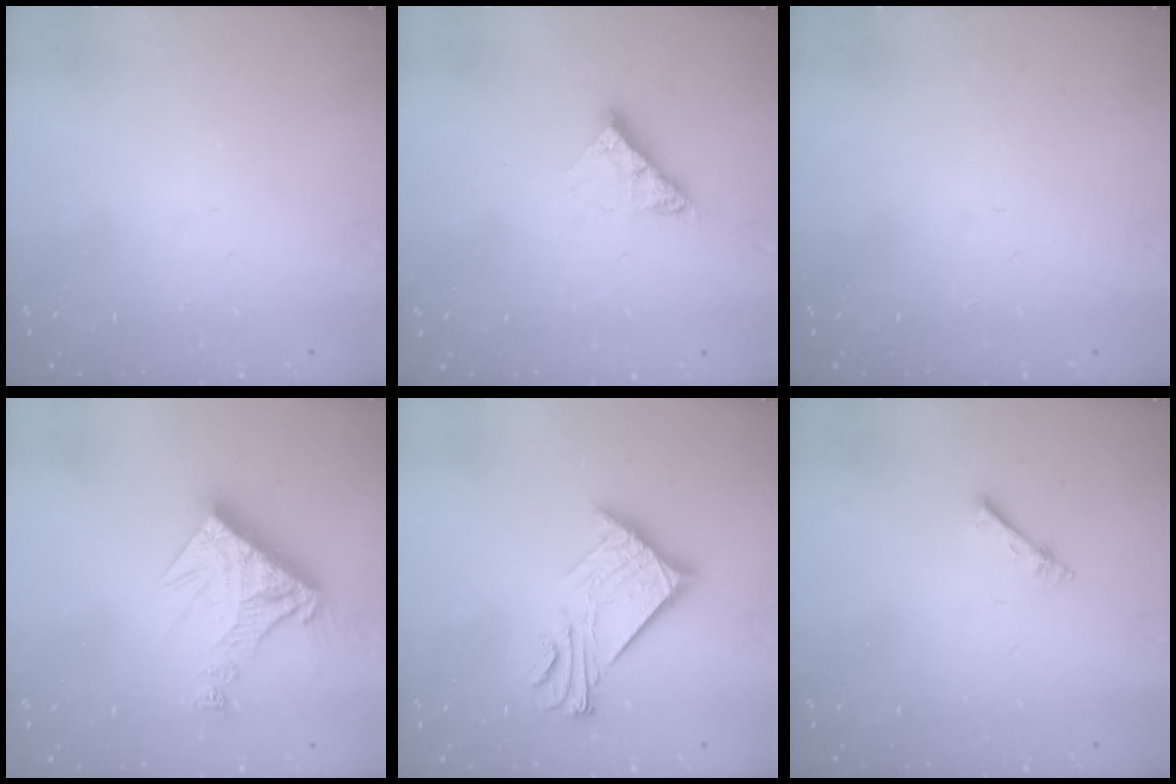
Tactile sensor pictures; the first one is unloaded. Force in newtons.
{"total": 7.6, "press": 7.6, "slide": 0.7}
{"total": 0.0}
{"total": 13.9, "press": 13.9, "slide": 1.4}
{"total": 12.0, "press": 12.0, "slide": 0.6}
{"total": 4.0, "press": 3.9, "slide": 0.5}